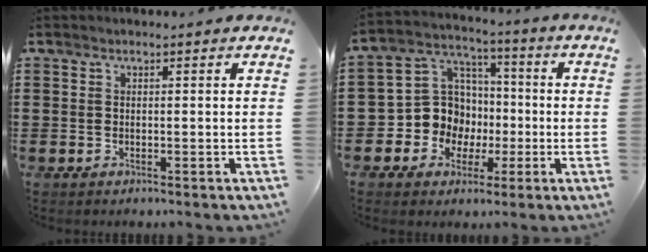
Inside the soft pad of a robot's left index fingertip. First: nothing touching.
{"total": 9.8, "force": [-1.3, 9.4, 2.5], "torque": [-0.103, 0.004, -0.020]}